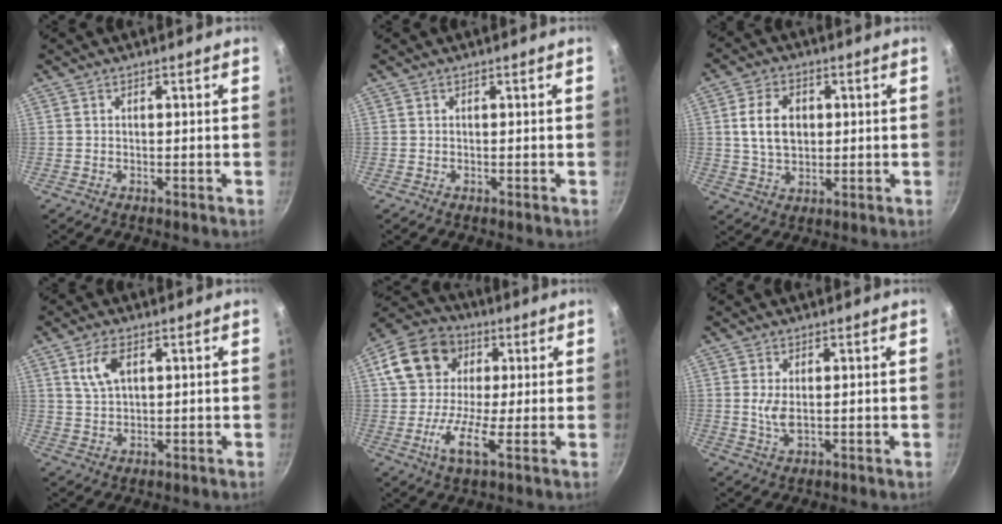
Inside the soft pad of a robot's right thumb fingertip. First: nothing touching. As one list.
[{"total": 0.0}, {"total": 8.8, "force": [1.3, 6.1, 6.1], "torque": [-0.095, 0.003, 0.023]}, {"total": 5.7, "force": [2.3, 3.0, 4.3], "torque": [-0.075, -0.002, 0.048]}, {"total": 14.2, "force": [1.4, 10.0, 10.0], "torque": [-0.155, 0.022, 0.000]}, {"total": 3.4, "force": [0.6, 1.5, 3.0], "torque": [-0.059, -0.007, 0.016]}]